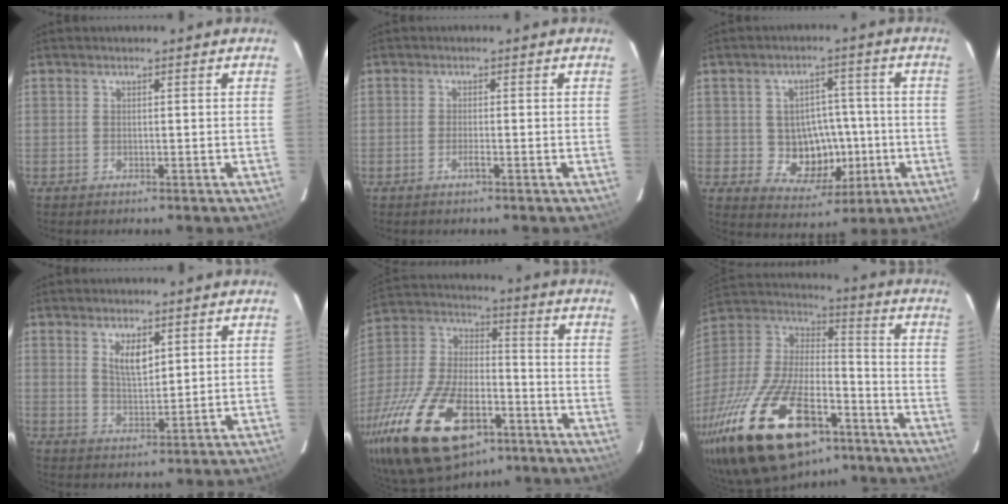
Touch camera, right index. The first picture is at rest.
{"total": 1.1, "force": [-0.6, 0.0, 1.0], "torque": [-0.020, 0.000, -0.012]}
{"total": 9.6, "force": [-1.4, 8.3, 4.5], "torque": [-0.088, 0.010, -0.004]}
{"total": 4.9, "force": [2.2, 2.1, 3.8], "torque": [-0.064, -0.001, 0.044]}
{"total": 28.2, "force": [-15.8, 13.2, 19.2], "torque": [-0.396, -0.025, -0.262]}
{"total": 32.9, "force": [-20.0, 14.4, 21.9], "torque": [-0.439, -0.028, -0.322]}